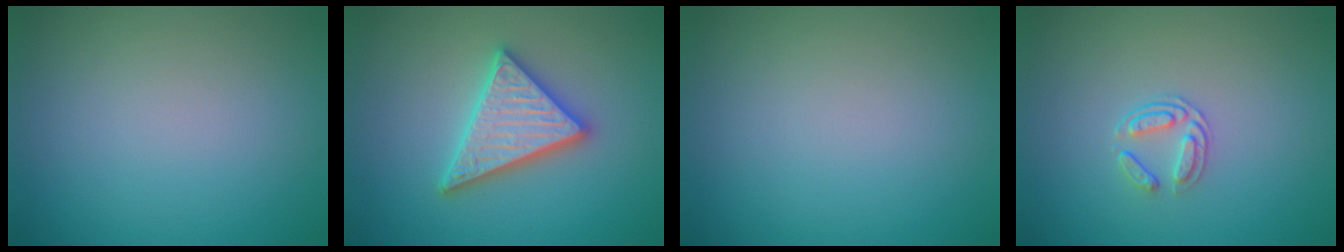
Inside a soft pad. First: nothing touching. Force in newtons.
{"total": 4.7, "press": 4.6, "slide": 0.7}
{"total": 0.0}
{"total": 1.7, "press": 1.3, "slide": 1.1}